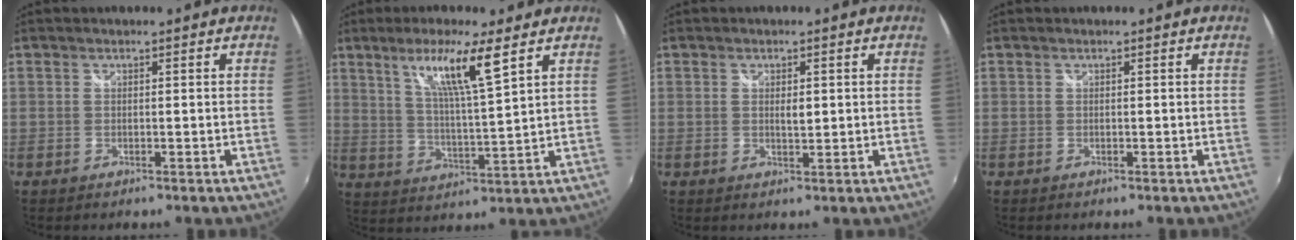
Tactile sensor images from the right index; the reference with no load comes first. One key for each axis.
{"total": 10.0, "fx": 5.7, "fy": 0.0, "fz": 8.2, "tx": -0.145, "ty": -0.002, "tz": 0.103}
{"total": 2.1, "fx": 0.4, "fy": 0.9, "fz": 1.9, "tx": -0.030, "ty": -0.001, "tz": 0.007}
{"total": 0.0}